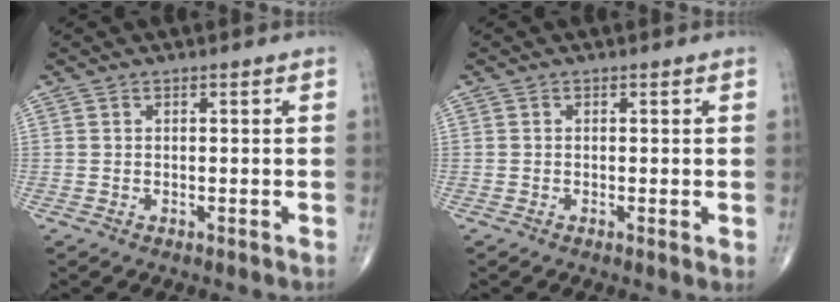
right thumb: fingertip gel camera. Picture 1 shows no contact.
{"total": 1.0, "force": [-0.1, 0.2, 1.0], "torque": [-0.019, -0.004, -0.004]}